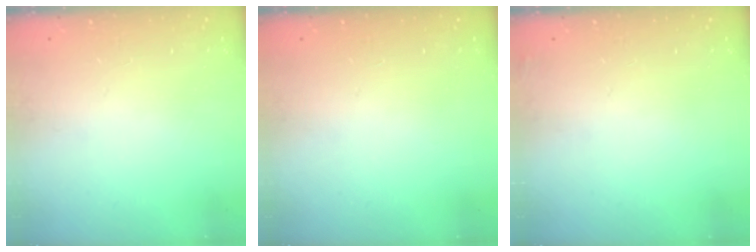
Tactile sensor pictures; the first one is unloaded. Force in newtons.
{"total": 0.0}
{"total": 2.3, "press": 2.2, "slide": 0.8}